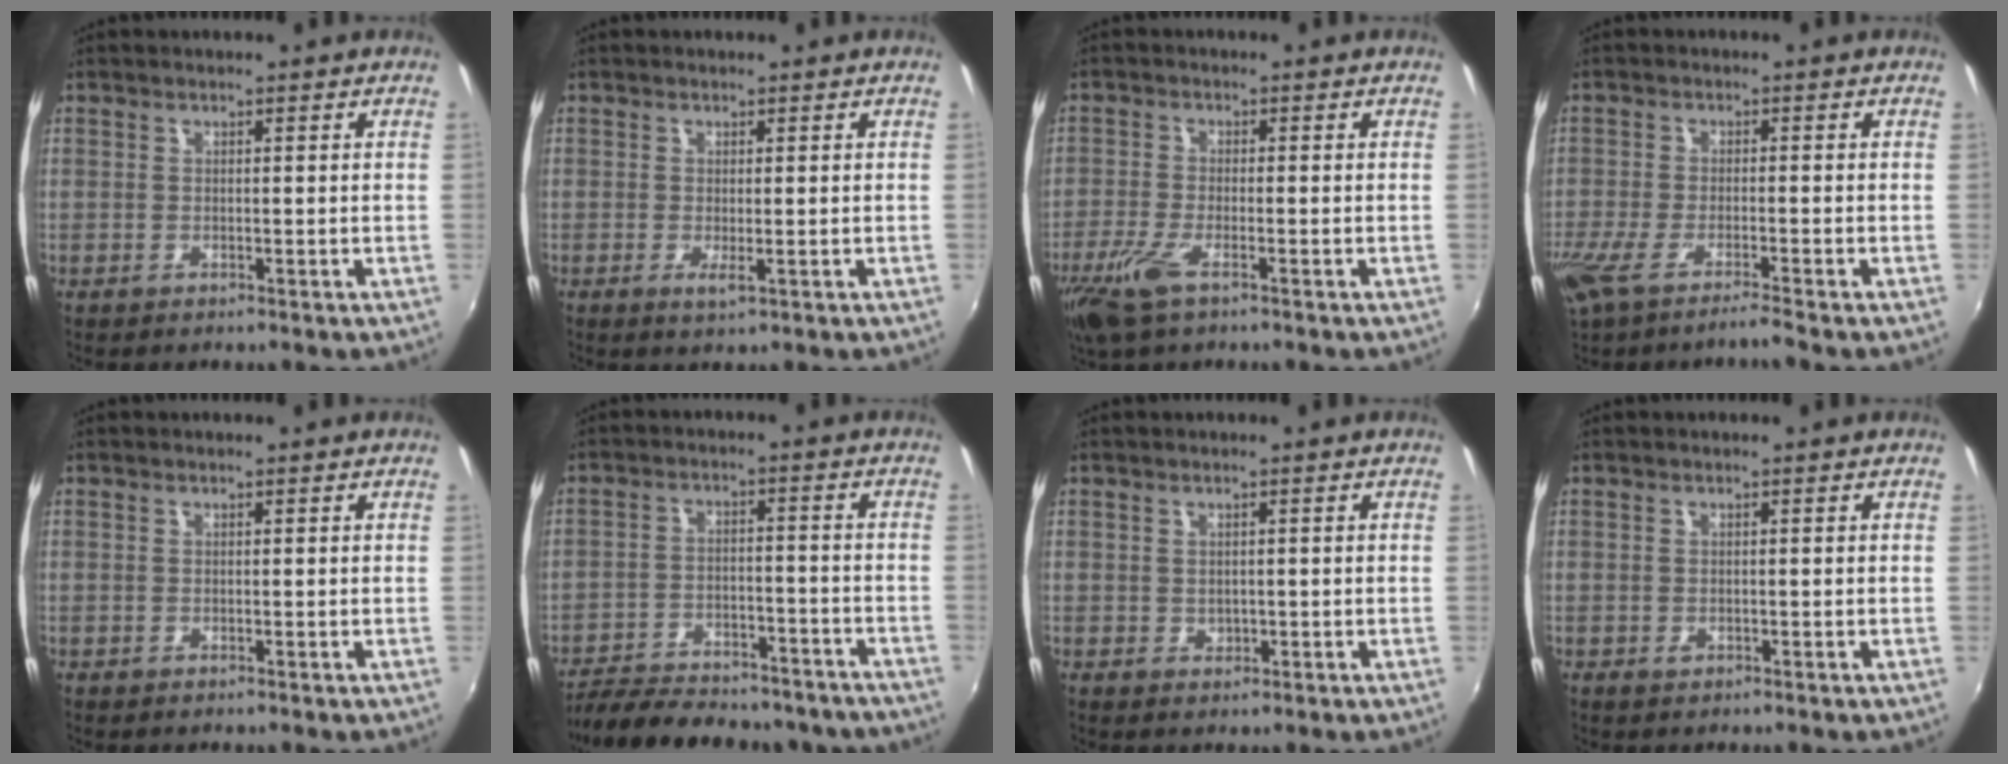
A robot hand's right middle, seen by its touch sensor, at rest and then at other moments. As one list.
[{"total": 1.5, "force": [-0.2, 0.0, 1.5], "torque": [-0.030, -0.006, -0.003]}, {"total": 7.0, "force": [-4.2, 2.0, 5.3], "torque": [-0.129, -0.022, -0.082]}, {"total": 7.0, "force": [-5.2, 0.3, 4.7], "torque": [-0.106, -0.033, -0.098]}, {"total": 0.0}, {"total": 22.9, "force": [-19.6, 7.5, 9.1], "torque": [-0.187, 0.000, -0.252]}, {"total": 1.0, "force": [0.1, 0.9, 0.3], "torque": [0.000, 0.001, 0.003]}, {"total": 0.9, "force": [-0.4, 0.7, 0.4], "torque": [-0.005, -0.004, -0.007]}]